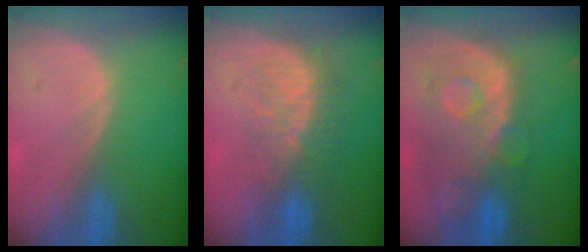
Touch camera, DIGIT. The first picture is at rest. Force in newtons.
{"total": 8.4, "press": 7.5, "slide": 3.8}
{"total": 11.0, "press": 9.7, "slide": 5.3}